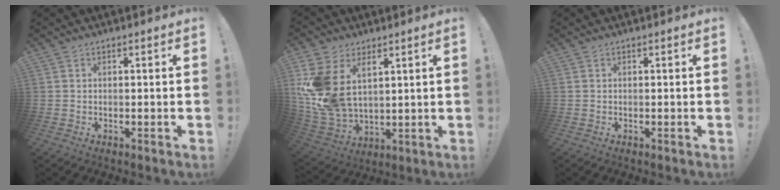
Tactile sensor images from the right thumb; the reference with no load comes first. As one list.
[{"total": 15.1, "force": [6.1, 10.0, 9.5], "torque": [-0.199, -0.038, 0.117]}, {"total": 0.0}]